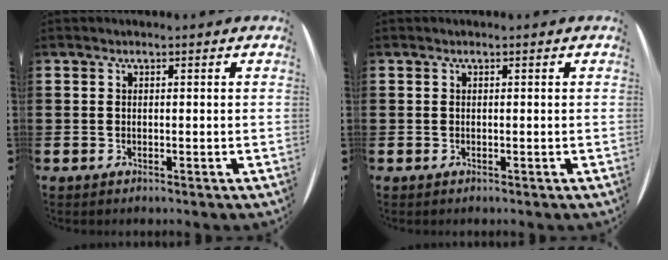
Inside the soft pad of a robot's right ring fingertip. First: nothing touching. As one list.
[{"total": 0.0}]